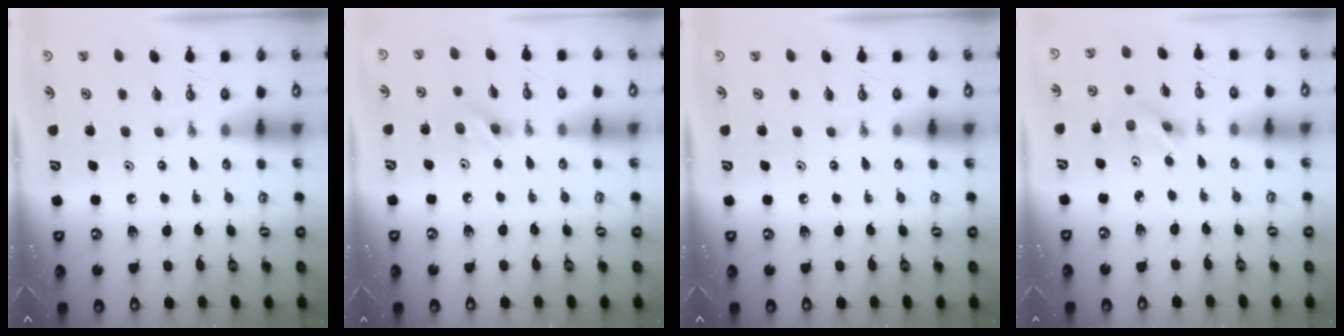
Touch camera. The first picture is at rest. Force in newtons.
{"total": 7.4, "press": 7.1, "slide": 2.1}
{"total": 0.0}
{"total": 3.3, "press": 3.2, "slide": 1.1}